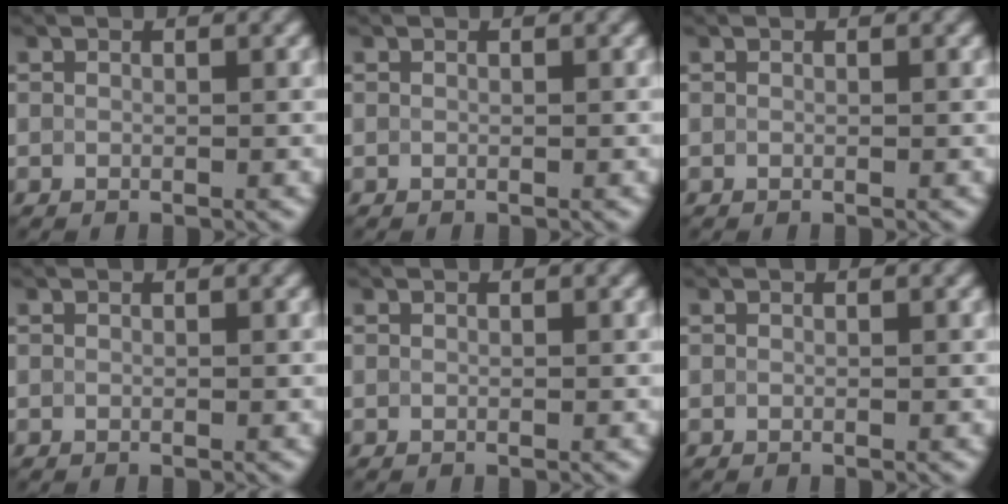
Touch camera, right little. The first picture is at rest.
{"total": 0.0}
{"total": 0.0}
{"total": 0.0}
{"total": 0.0}
{"total": 0.0}